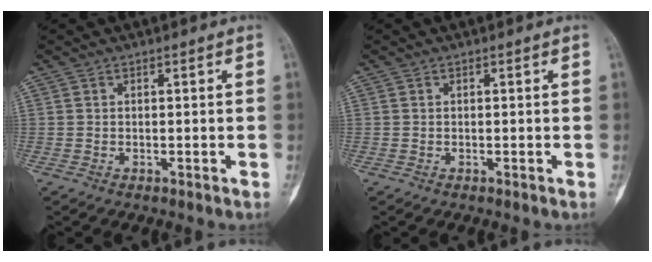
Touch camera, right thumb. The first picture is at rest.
{"total": 0.0}